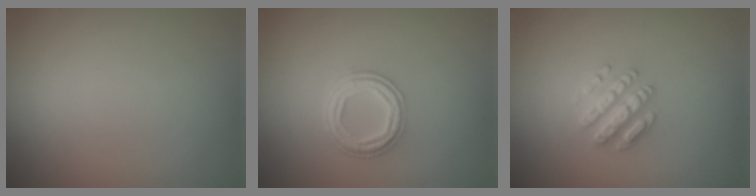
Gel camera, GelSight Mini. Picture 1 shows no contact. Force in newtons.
{"total": 4.3, "press": 3.3, "slide": 2.7}
{"total": 3.2, "press": 3.1, "slide": 0.6}